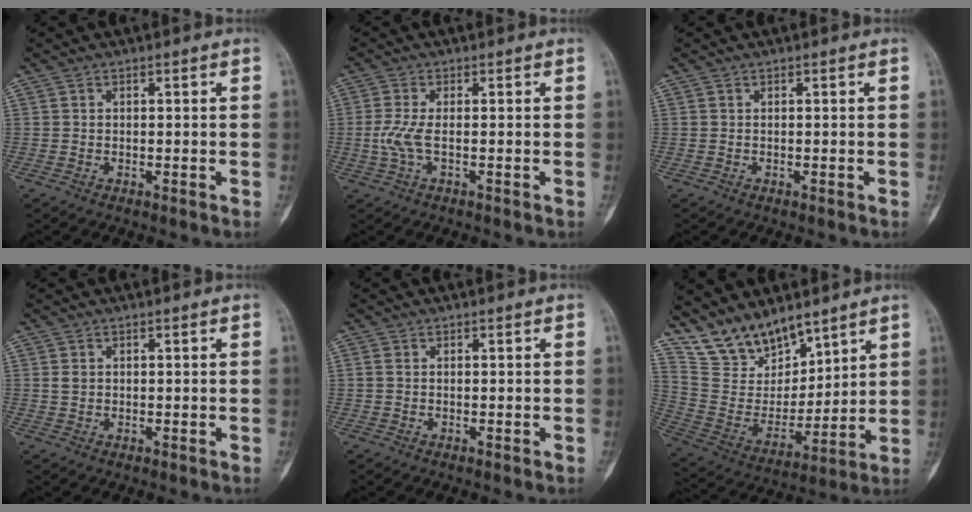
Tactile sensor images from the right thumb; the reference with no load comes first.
{"total": 4.1, "force": [-0.5, 1.4, 3.8], "torque": [-0.107, -0.002, -0.012]}
{"total": 0.0}
{"total": 1.2, "force": [0.2, 0.9, 0.6], "torque": [-0.009, 0.002, 0.007]}
{"total": 0.6, "force": [0.1, 0.4, 0.4], "torque": [-0.013, 0.000, 0.003]}
{"total": 14.0, "force": [11.5, 6.3, 4.8], "torque": [-0.058, -0.065, 0.236]}